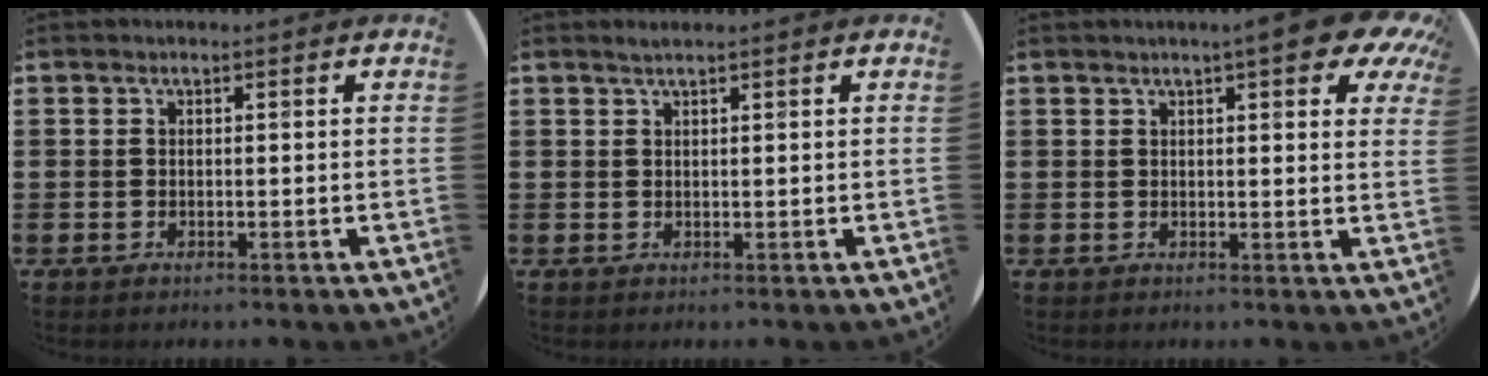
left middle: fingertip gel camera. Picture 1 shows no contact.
{"total": 0.9, "force": [0.8, -0.1, 0.4], "torque": [-0.006, 0.002, 0.014]}
{"total": 7.4, "force": [5.2, 1.2, 5.1], "torque": [-0.070, -0.015, 0.081]}